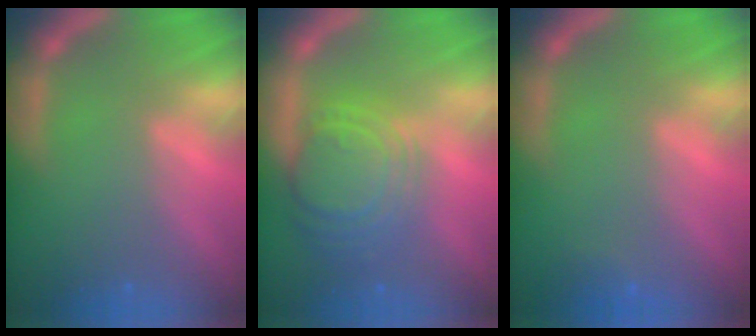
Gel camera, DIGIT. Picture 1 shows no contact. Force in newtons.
{"total": 9.1}
{"total": 0.9}